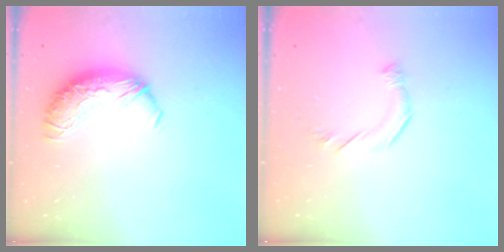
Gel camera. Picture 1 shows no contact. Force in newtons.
{"total": 5.3, "press": 5.3, "slide": 0.2}